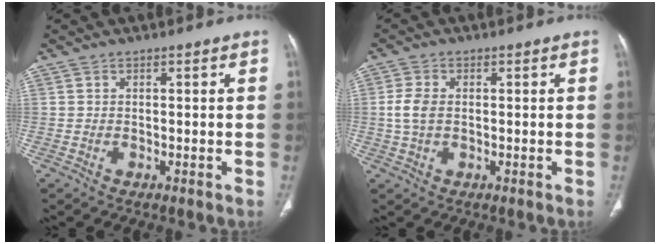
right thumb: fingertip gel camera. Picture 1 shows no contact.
{"total": 3.9, "force": [0.1, 2.4, 3.1], "torque": [-0.077, 0.007, 0.001]}